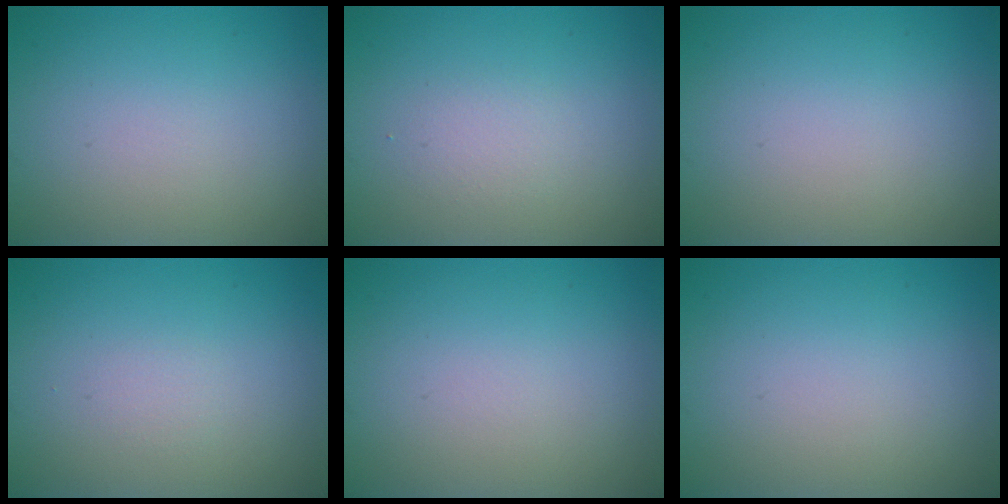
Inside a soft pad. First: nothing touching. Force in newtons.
{"total": 1.2, "press": 1.2, "slide": 0.0}
{"total": 0.0}
{"total": 0.5, "press": 0.5, "slide": 0.0}
{"total": 0.0}
{"total": 0.0}